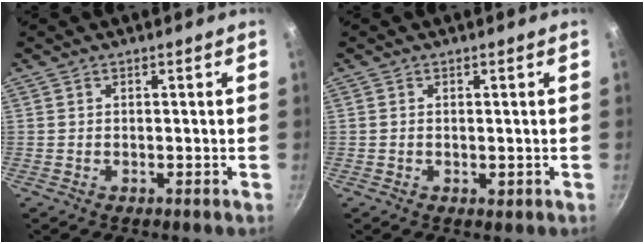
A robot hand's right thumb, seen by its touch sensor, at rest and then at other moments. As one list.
[{"total": 0.8, "force": [0.0, 0.4, 0.7], "torque": [-0.009, -0.002, 0.000]}]